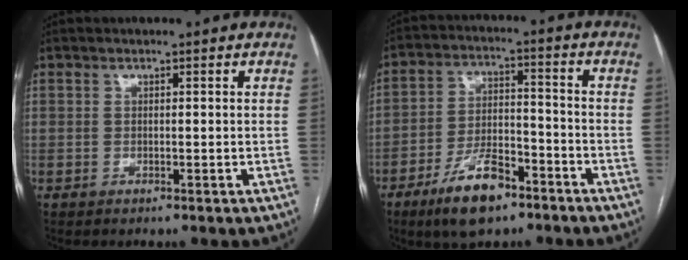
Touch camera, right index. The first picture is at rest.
{"total": 10.6, "force": [-6.9, 3.9, 7.0], "torque": [-0.134, 0.001, -0.121]}